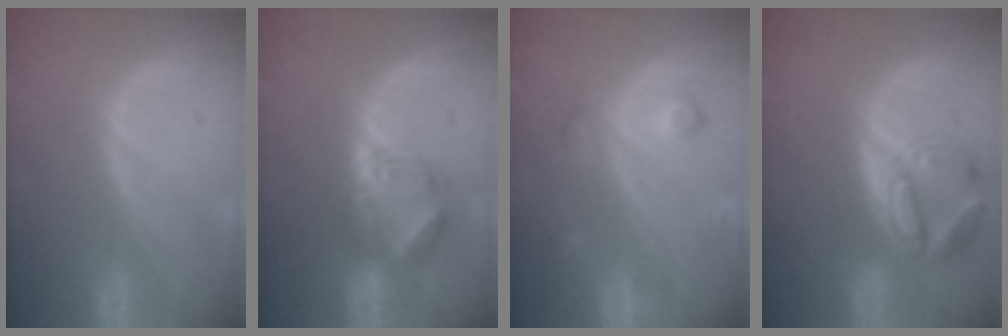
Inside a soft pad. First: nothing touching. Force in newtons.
{"total": 6.0, "press": 5.9, "slide": 0.7}
{"total": 3.7, "press": 3.4, "slide": 1.6}
{"total": 7.6, "press": 6.8, "slide": 3.4}